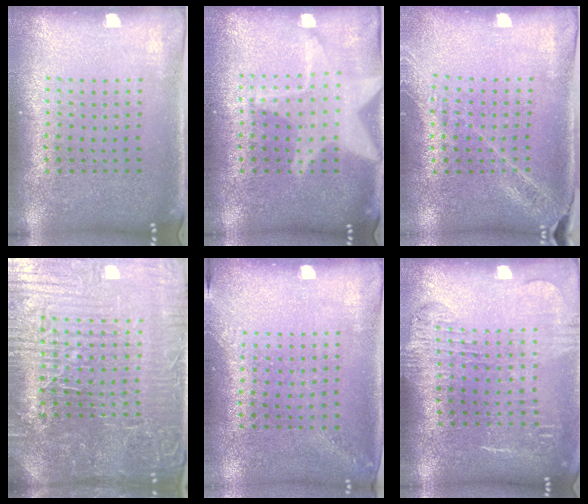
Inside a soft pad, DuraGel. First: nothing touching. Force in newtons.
{"total": 2.9, "press": 2.9, "slide": 0.2}
{"total": 1.5, "press": 1.5, "slide": 0.2}
{"total": 6.8, "press": 6.1, "slide": 3.0}
{"total": 1.3, "press": 1.0, "slide": 0.8}
{"total": 1.7, "press": 1.5, "slide": 0.8}